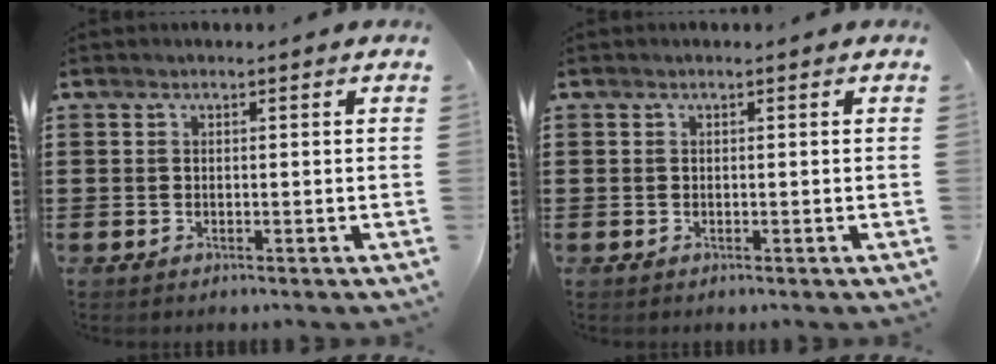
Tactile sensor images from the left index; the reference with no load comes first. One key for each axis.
{"total": 0.0}